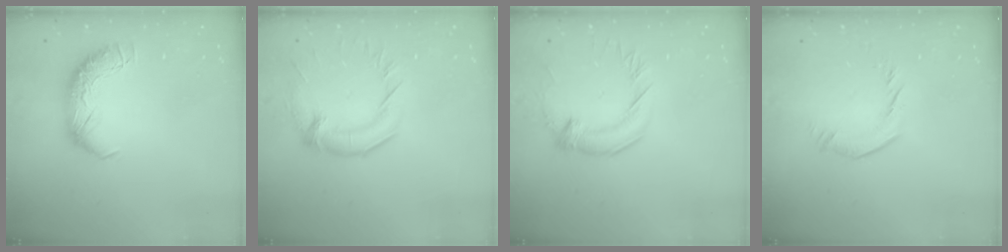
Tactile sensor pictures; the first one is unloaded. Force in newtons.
{"total": 1.5, "press": 0.3, "slide": 1.5}
{"total": 1.3, "press": 1.1, "slide": 0.7}
{"total": 4.1, "press": 3.9, "slide": 1.2}